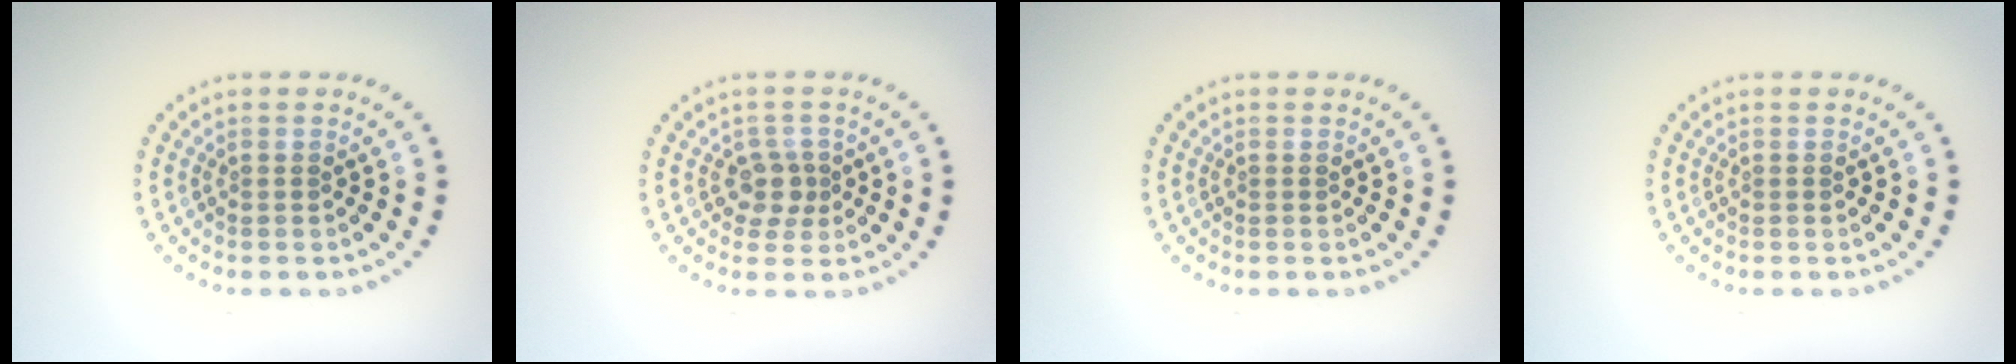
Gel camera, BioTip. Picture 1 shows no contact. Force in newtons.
{"total": 2.1, "press": 1.7, "slide": 1.2}
{"total": 0.0}
{"total": 0.0}